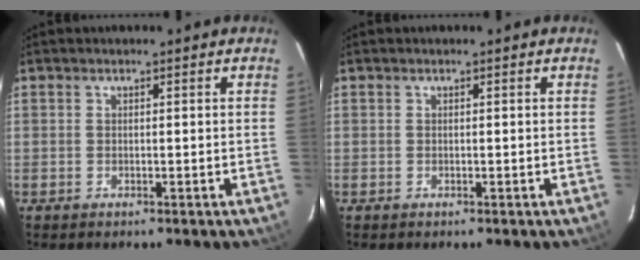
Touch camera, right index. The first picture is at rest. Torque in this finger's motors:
{"motor_torque": [0.36, 0.32, 0.02, 0.00]}